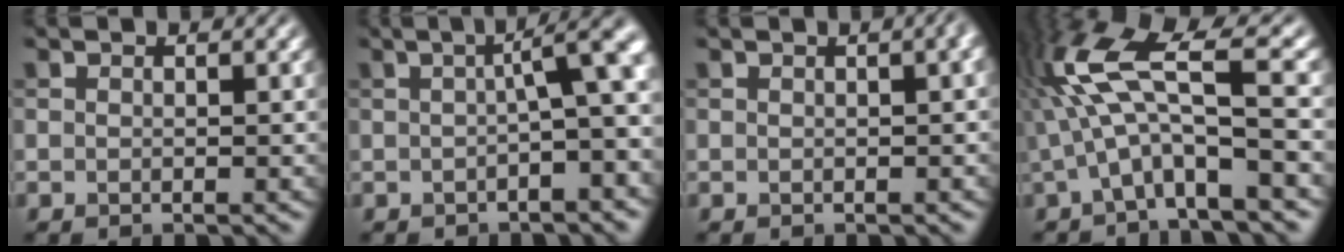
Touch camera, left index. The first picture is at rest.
{"total": 7.3, "force": [0.3, 1.8, 7.1], "torque": [-0.076, 0.018, -0.001]}
{"total": 2.7, "force": [0.6, 1.1, 2.3], "torque": [-0.009, 0.012, 0.007]}
{"total": 8.0, "force": [-0.1, 1.9, 7.8], "torque": [-0.156, 0.018, -0.014]}